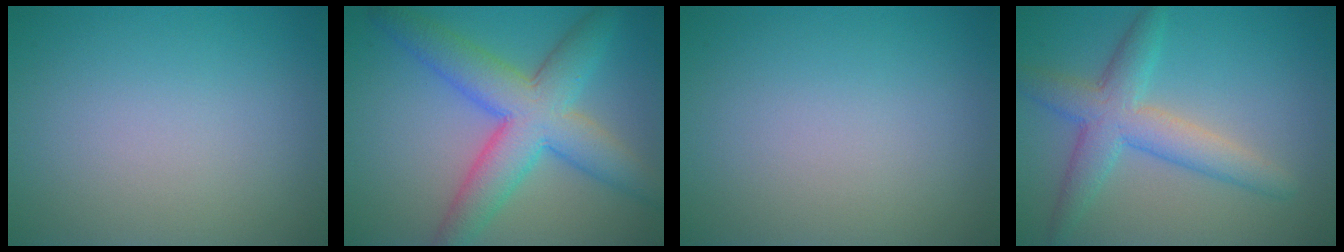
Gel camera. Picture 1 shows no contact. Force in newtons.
{"total": 8.2, "press": 8.1, "slide": 0.2}
{"total": 0.0}
{"total": 4.8, "press": 4.8, "slide": 0.1}